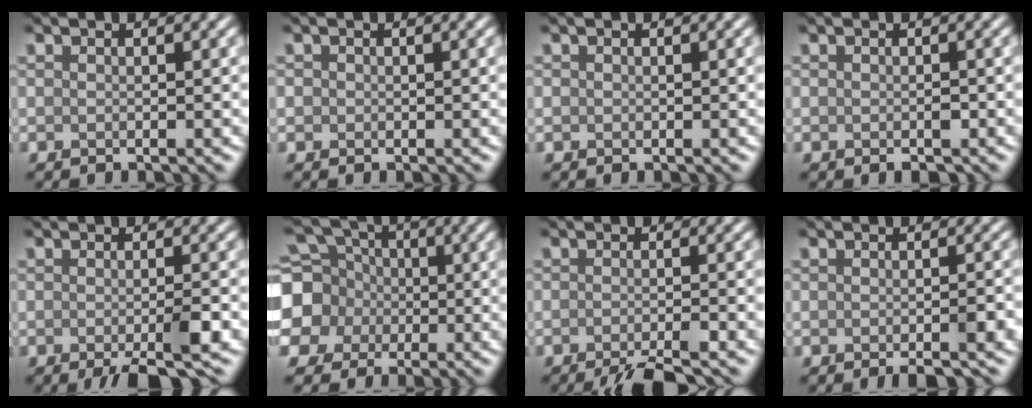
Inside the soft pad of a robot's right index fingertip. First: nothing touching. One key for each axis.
{"total": 0.6, "fx": 0.0, "fy": 0.6, "fz": 0.1, "tx": 0.003, "ty": 0.000, "tz": -0.002}
{"total": 0.0}
{"total": 1.1, "fx": -0.4, "fy": 0.7, "fz": 0.8, "tx": -0.011, "ty": -0.003, "tz": -0.005}
{"total": 3.8, "fx": -1.9, "fy": 0.5, "fz": 3.2, "tx": -0.051, "ty": -0.004, "tz": -0.033}
{"total": 10.6, "fx": -0.2, "fy": 9.8, "fz": 4.2, "tx": -0.132, "ty": 0.012, "tz": -0.032}
{"total": 3.6, "fx": -2.6, "fy": 0.5, "fz": 2.5, "tx": -0.032, "ty": -0.001, "tz": -0.050}
{"total": 2.5, "fx": -1.3, "fy": 0.6, "fz": 2.0, "tx": -0.027, "ty": -0.002, "tz": -0.018}